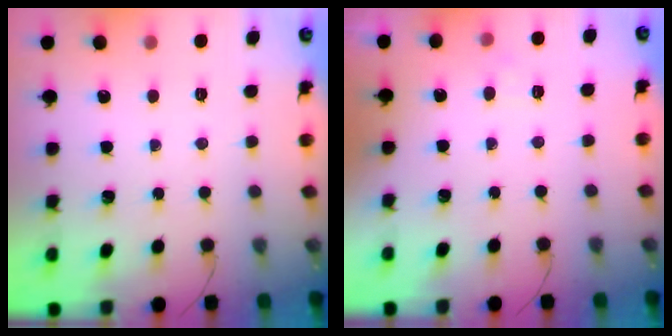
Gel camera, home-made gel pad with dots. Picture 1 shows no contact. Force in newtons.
{"total": 3.1, "press": 2.9, "slide": 1.0}